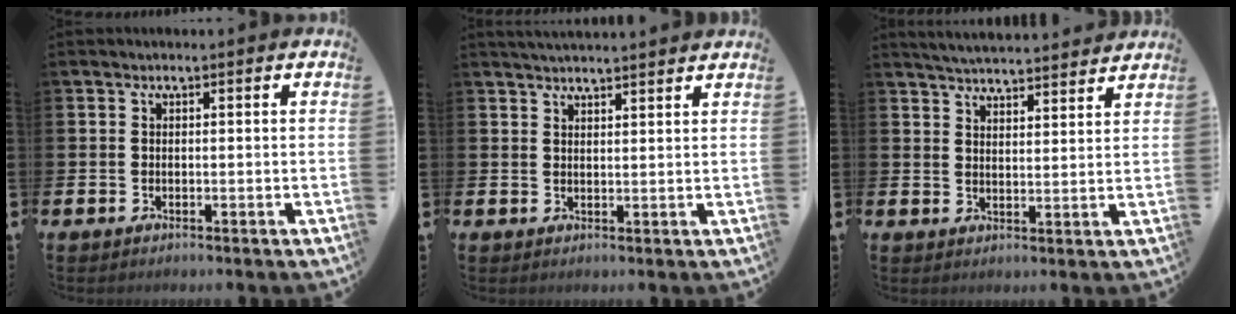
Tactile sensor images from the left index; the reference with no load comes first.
{"total": 2.5, "force": [2.5, -0.2, 0.1], "torque": [-0.005, -0.013, 0.046]}
{"total": 4.7, "force": [4.7, 0.0, 0.3], "torque": [-0.014, -0.032, 0.083]}